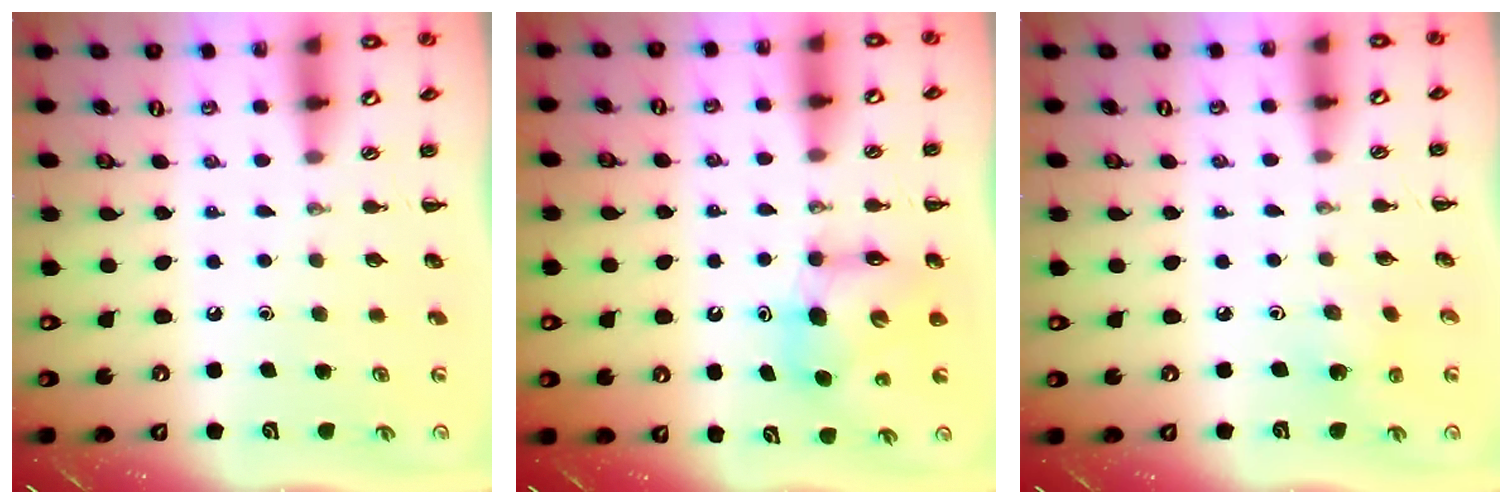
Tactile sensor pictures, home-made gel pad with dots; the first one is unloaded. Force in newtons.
{"total": 7.1, "press": 7.1, "slide": 0.5}
{"total": 2.7, "press": 2.5, "slide": 0.9}